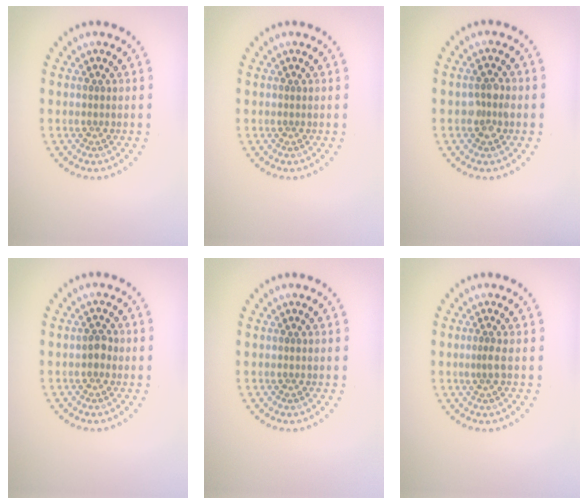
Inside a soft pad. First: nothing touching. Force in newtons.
{"total": 0.0}
{"total": 2.0, "press": 2.0, "slide": 0.2}
{"total": 1.2, "press": 1.2, "slide": 0.1}
{"total": 0.0}
{"total": 0.8, "press": 0.5, "slide": 0.7}